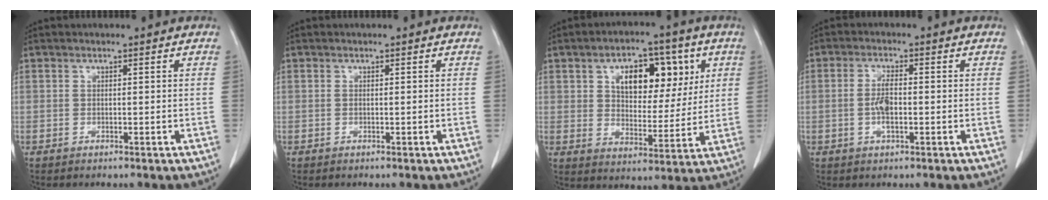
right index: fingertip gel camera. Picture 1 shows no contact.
{"total": 0.0}
{"total": 12.5, "force": [4.6, 7.1, 9.2], "torque": [-0.136, 0.024, 0.079]}
{"total": 3.8, "force": [-0.6, 1.0, 3.6], "torque": [-0.078, 0.002, -0.010]}